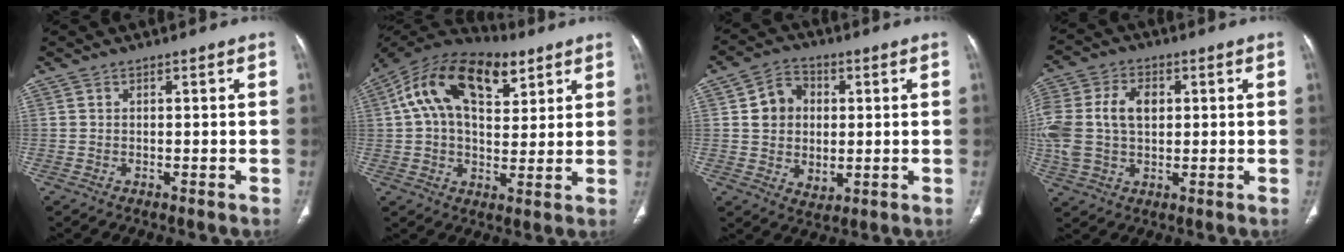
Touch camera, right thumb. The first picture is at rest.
{"total": 20.6, "force": [8.3, 11.5, 14.9], "torque": [-0.244, 0.013, 0.134]}
{"total": 9.4, "force": [1.4, 7.7, 5.2], "torque": [-0.050, -0.001, 0.023]}
{"total": 16.0, "force": [2.0, 11.0, 11.4], "torque": [-0.268, 0.013, 0.040]}